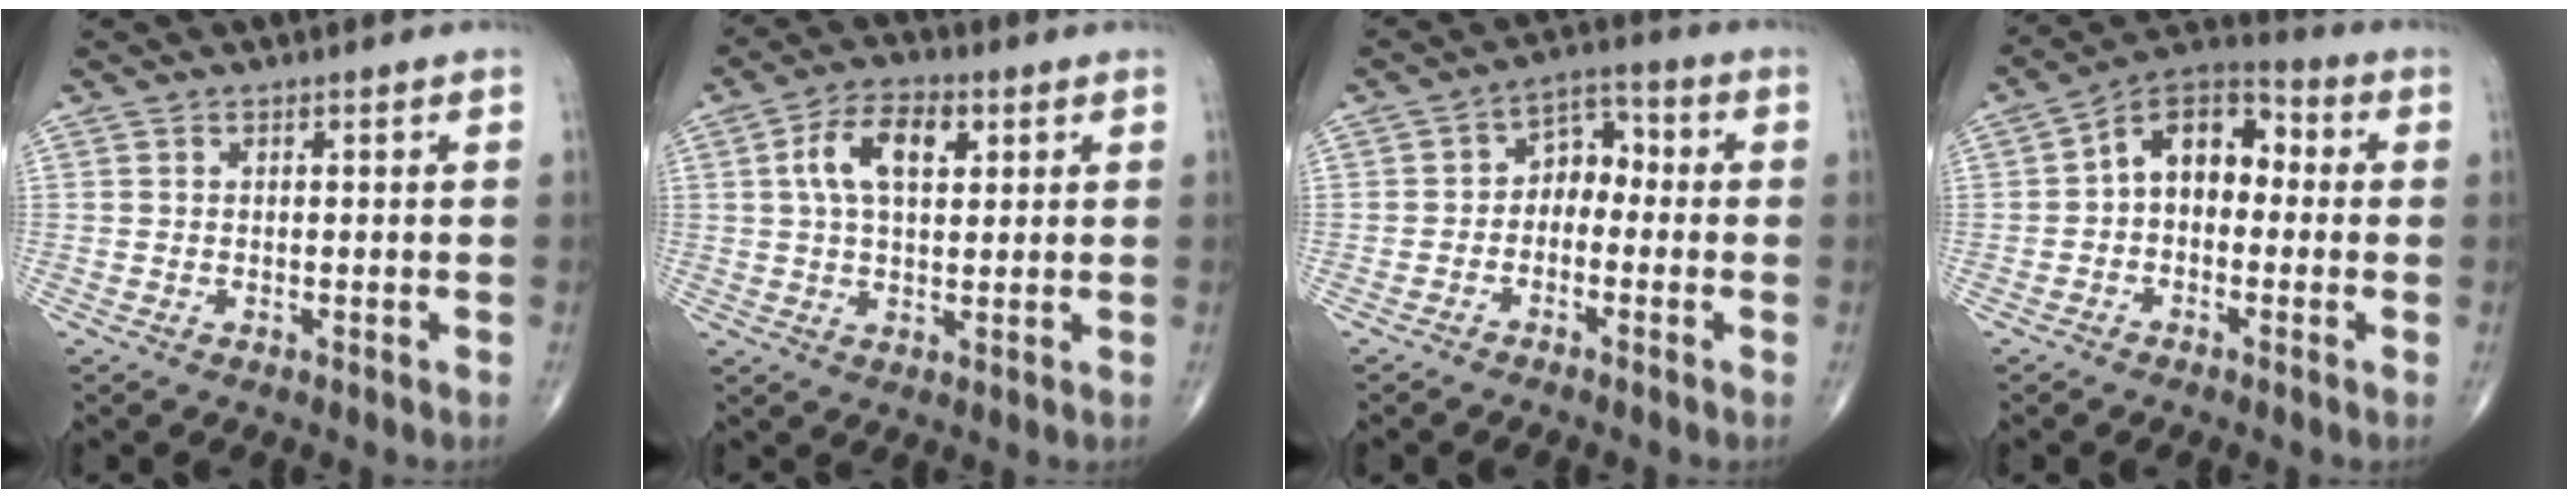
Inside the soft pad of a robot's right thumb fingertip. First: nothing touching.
{"total": 9.4, "force": [2.7, 5.1, 7.5], "torque": [-0.124, 0.010, 0.042]}
{"total": 5.8, "force": [-1.3, 4.3, 3.7], "torque": [-0.031, 0.036, -0.038]}
{"total": 10.7, "force": [0.1, 7.2, 7.9], "torque": [-0.094, 0.039, -0.019]}